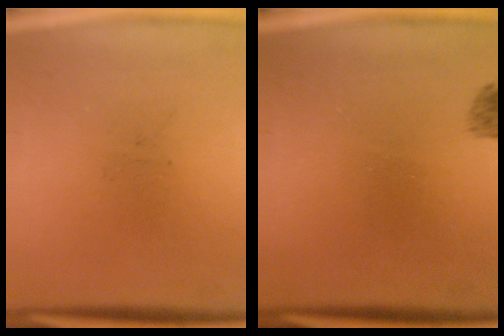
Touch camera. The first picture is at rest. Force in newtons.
{"total": 1.4}